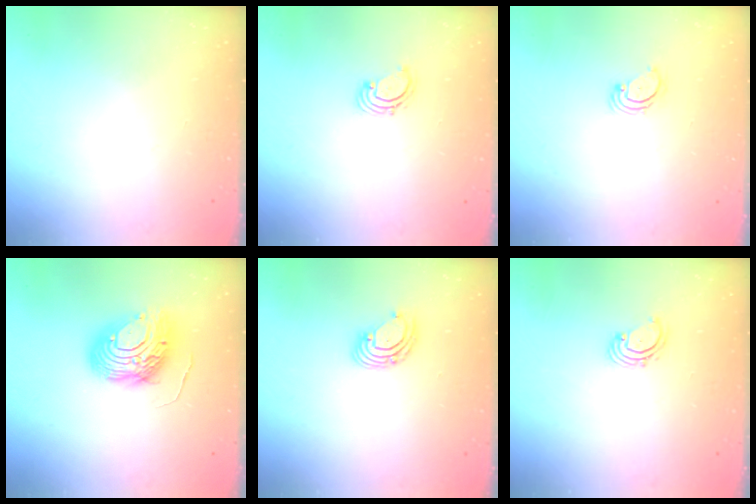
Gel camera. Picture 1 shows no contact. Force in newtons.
{"total": 1.6, "press": 1.6, "slide": 0.2}
{"total": 2.7, "press": 2.7, "slide": 0.3}
{"total": 12.3, "press": 12.3, "slide": 1.1}
{"total": 4.8, "press": 4.7, "slide": 0.5}
{"total": 2.0, "press": 1.9, "slide": 0.6}